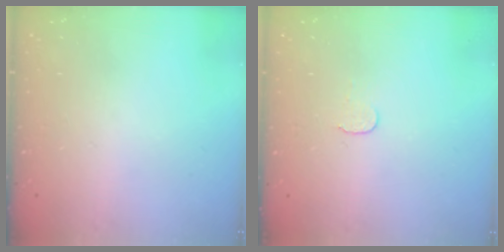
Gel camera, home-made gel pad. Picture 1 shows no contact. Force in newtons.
{"total": 3.7, "press": 3.7, "slide": 0.3}